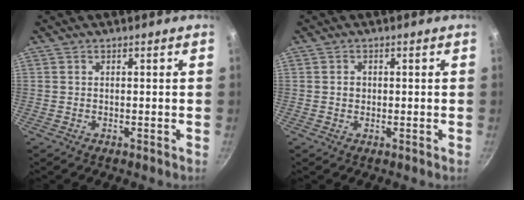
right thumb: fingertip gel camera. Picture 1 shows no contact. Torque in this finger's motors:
{"motor_torque": [-0.06, 0.32, 0.17, -0.13, -0.01]}